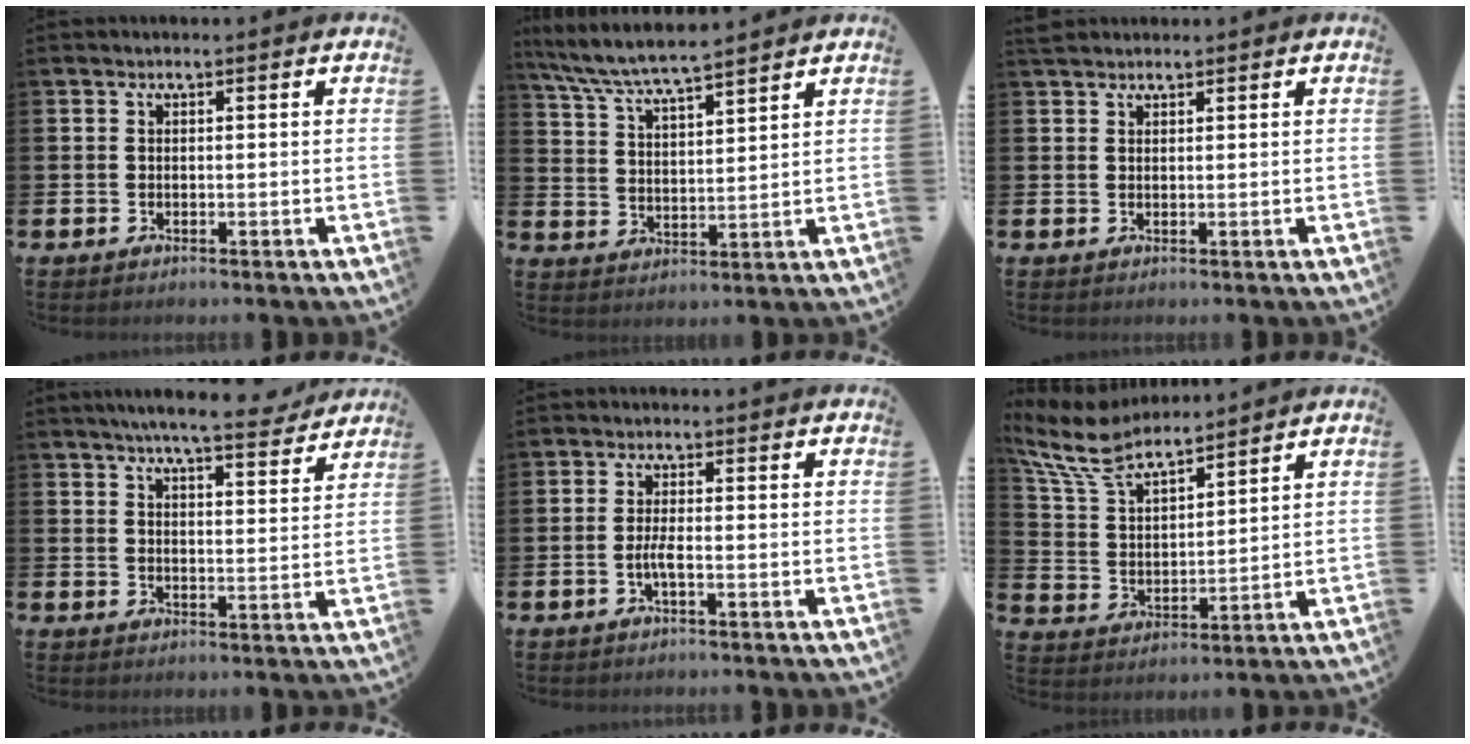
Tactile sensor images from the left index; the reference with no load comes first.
{"total": 6.7, "force": [6.4, 0.3, 1.8], "torque": [-0.063, -0.034, 0.115]}
{"total": 1.7, "force": [1.5, 0.6, 0.2], "torque": [0.001, 0.002, 0.027]}
{"total": 6.7, "force": [6.3, 0.6, 2.4], "torque": [-0.047, -0.034, 0.108]}
{"total": 1.8, "force": [-0.7, 0.2, 1.6], "torque": [-0.037, 0.003, -0.012]}
{"total": 8.1, "force": [7.3, 2.4, 2.6], "torque": [-0.090, -0.039, 0.133]}